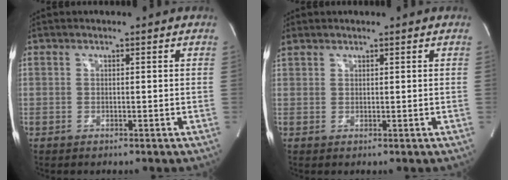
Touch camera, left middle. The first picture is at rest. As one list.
[{"total": 1.5, "force": [1.3, 0.7, 0.3], "torque": [-0.016, 0.015, 0.030]}]